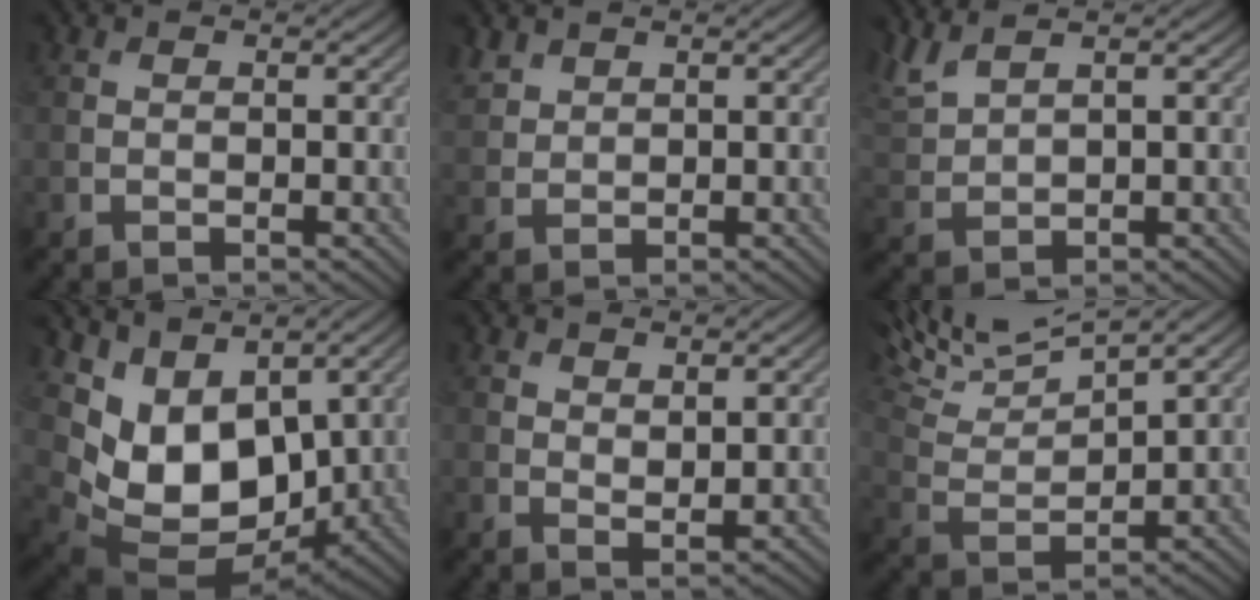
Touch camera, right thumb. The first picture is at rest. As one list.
[{"total": 2.4, "force": [1.8, 1.4, 0.8], "torque": [-0.025, 0.003, 0.044]}, {"total": 4.7, "force": [3.6, 1.1, 2.7], "torque": [-0.082, 0.017, 0.081]}, {"total": 10.1, "force": [2.9, 6.7, 7.0], "torque": [-0.161, -0.023, 0.065]}, {"total": 1.9, "force": [1.4, 0.8, 1.1], "torque": [-0.020, -0.008, 0.030]}, {"total": 12.5, "force": [9.3, 2.7, 7.9], "torque": [-0.159, 0.016, 0.148]}]